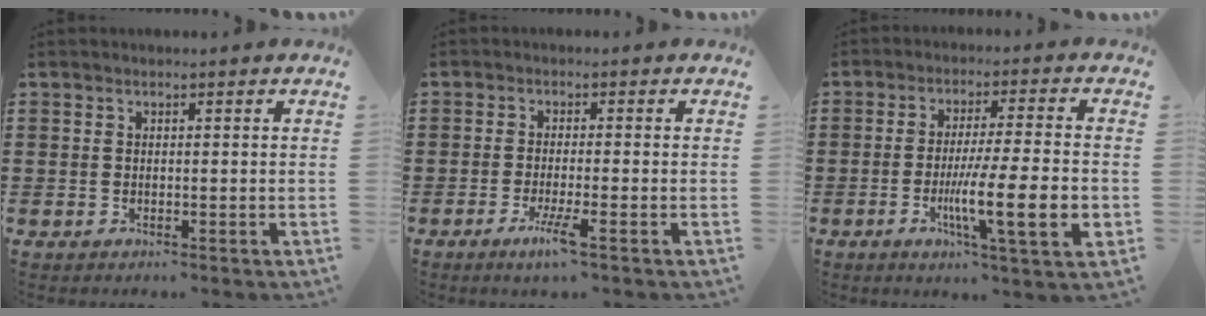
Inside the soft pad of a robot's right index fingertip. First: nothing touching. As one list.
[{"total": 4.1, "force": [-2.3, 0.1, 3.3], "torque": [-0.074, -0.020, -0.042]}, {"total": 12.6, "force": [-3.0, 1.9, 12.1], "torque": [-0.216, -0.019, -0.055]}]